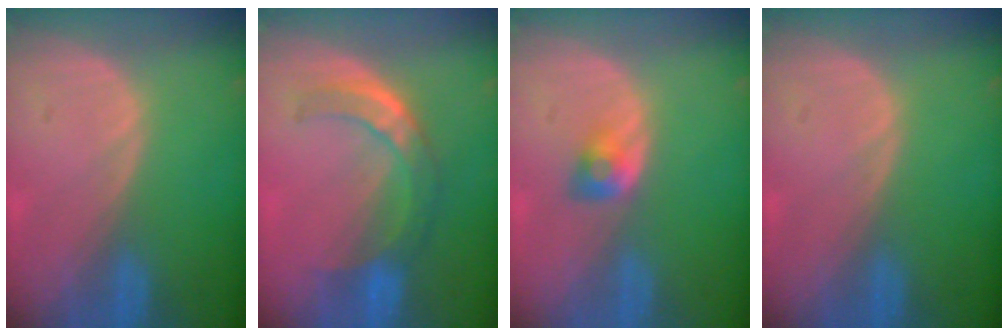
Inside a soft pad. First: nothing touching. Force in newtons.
{"total": 7.7, "press": 6.5, "slide": 4.2}
{"total": 2.8, "press": 2.5, "slide": 1.3}
{"total": 0.0}